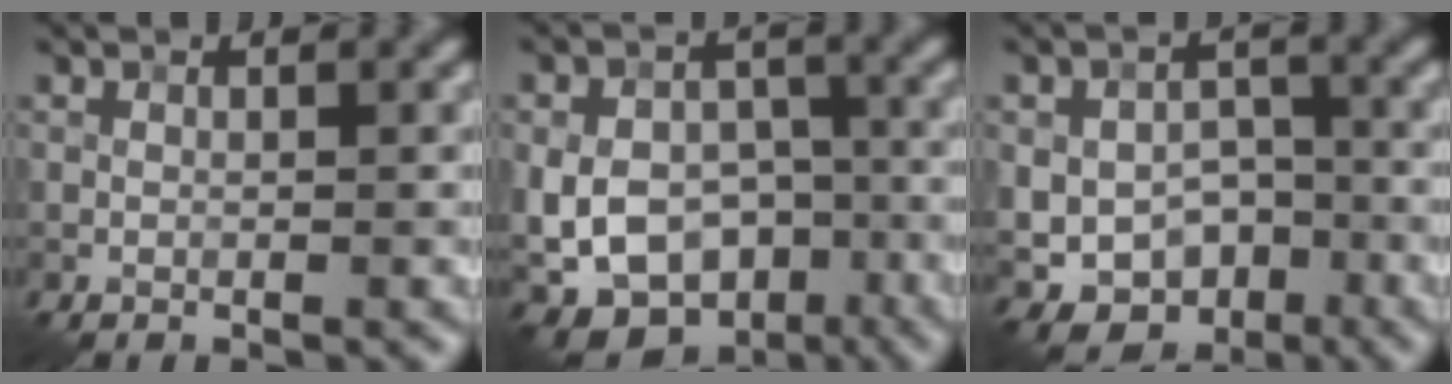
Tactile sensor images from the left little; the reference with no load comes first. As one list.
[{"total": 13.6, "force": [-5.1, 10.1, 7.6], "torque": [-0.109, -0.015, -0.091]}, {"total": 8.1, "force": [-3.4, 5.8, 4.6], "torque": [-0.064, -0.007, -0.057]}]